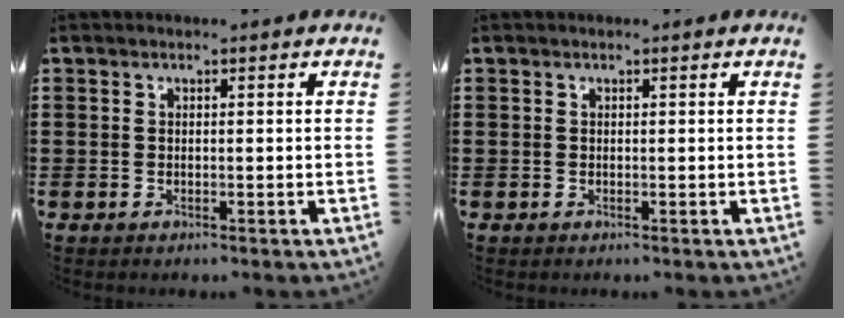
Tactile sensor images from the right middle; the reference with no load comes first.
{"total": 0.0}